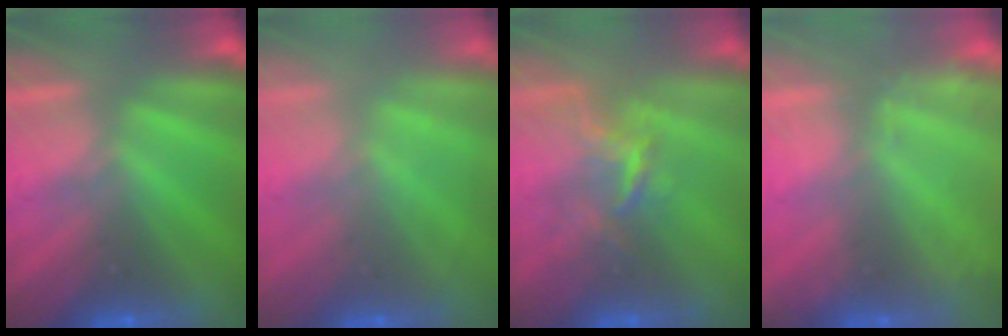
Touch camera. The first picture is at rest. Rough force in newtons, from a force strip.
{"total": 2.4}
{"total": 3.2}
{"total": 2.2}